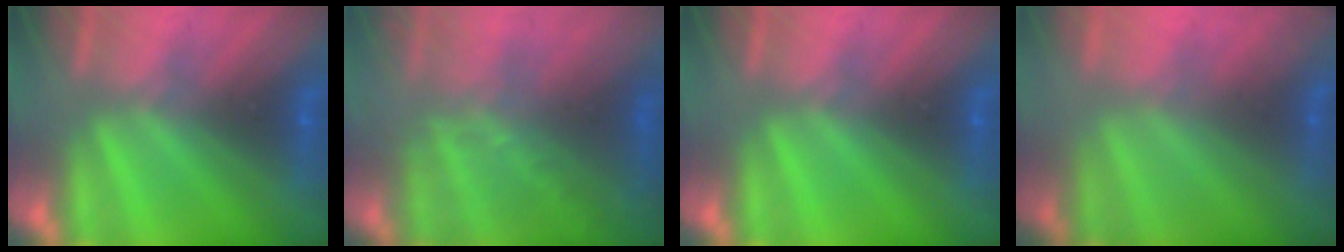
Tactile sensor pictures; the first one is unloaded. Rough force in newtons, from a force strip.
{"total": 7.6}
{"total": 0.0}
{"total": 2.0}